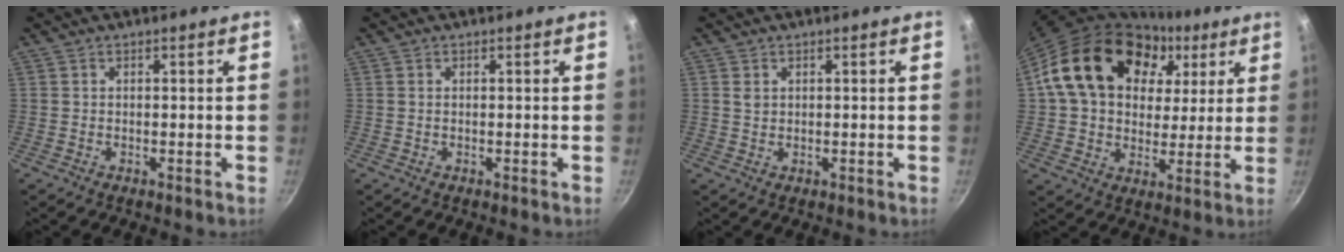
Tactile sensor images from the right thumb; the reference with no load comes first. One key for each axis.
{"total": 0.0}
{"total": 1.1, "fx": 0.4, "fy": 0.9, "fz": 0.5, "tx": -0.007, "ty": -0.004, "tz": 0.007}
{"total": 22.4, "fx": 7.6, "fy": 16.5, "fz": 13.1, "tx": -0.207, "ty": 0.012, "tz": 0.127}